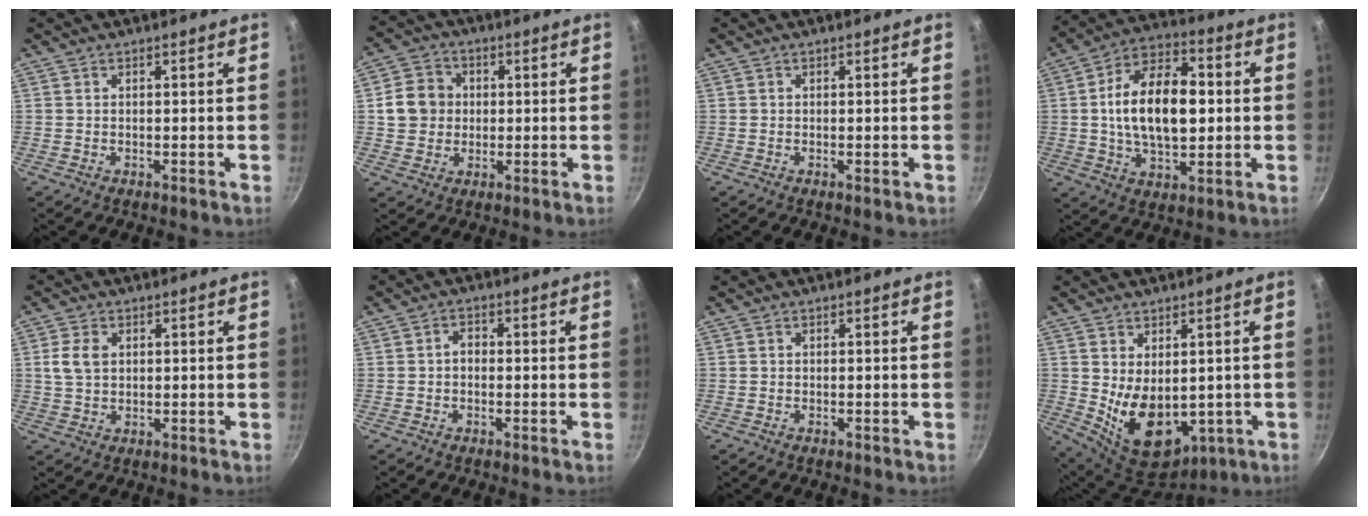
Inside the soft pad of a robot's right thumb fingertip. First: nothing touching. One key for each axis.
{"total": 8.2, "fx": 0.5, "fy": 7.4, "fz": 3.5, "tx": -0.041, "ty": 0.011, "tz": 0.002}
{"total": 0.5, "fx": -0.2, "fy": 0.1, "fz": 0.5, "tx": -0.006, "ty": -0.003, "tz": -0.004}
{"total": 17.6, "fx": 1.0, "fy": 9.7, "fz": 14.6, "tx": -0.229, "ty": 0.015, "tz": 0.013}
{"total": 4.8, "fx": 1.0, "fy": 3.4, "fz": 3.3, "tx": -0.064, "ty": 0.001, "tz": 0.022}
{"total": 2.0, "fx": -0.4, "fy": 1.5, "fz": 1.3, "tx": -0.008, "ty": 0.011, "tz": -0.013}
{"total": 0.0}
{"total": 13.6, "fx": -1.5, "fy": 8.5, "fz": 10.4, "tx": -0.148, "ty": -0.016, "tz": 0.012}